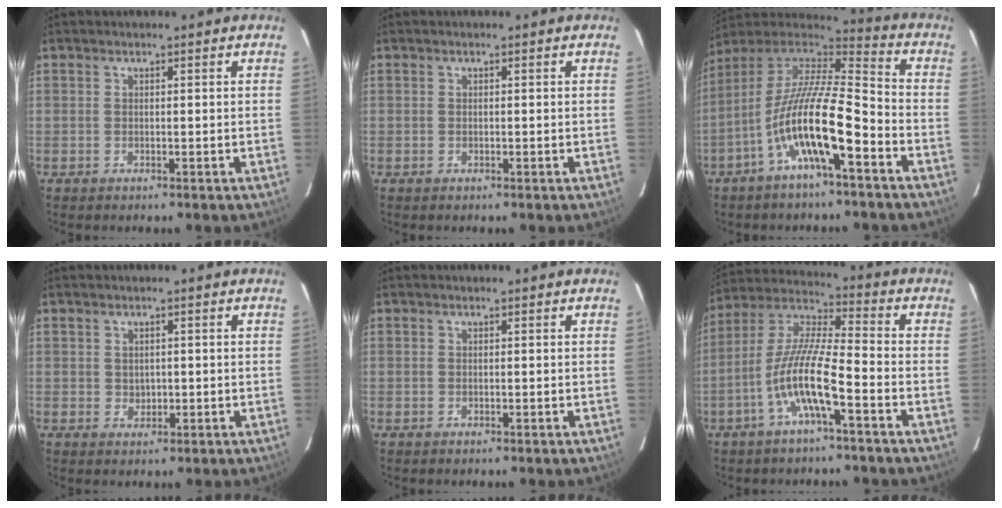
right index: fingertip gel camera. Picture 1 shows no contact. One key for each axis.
{"total": 0.0}
{"total": 16.6, "fx": -7.6, "fy": 3.6, "fz": 14.3, "tx": -0.260, "ty": -0.014, "tz": -0.146}
{"total": 1.9, "fx": 0.1, "fy": 1.7, "fz": 0.7, "tx": -0.007, "ty": 0.003, "tz": 0.006}
{"total": 0.0}
{"total": 11.6, "fx": -5.0, "fy": 1.6, "fz": 10.4, "tx": -0.214, "ty": 0.003, "tz": -0.099}